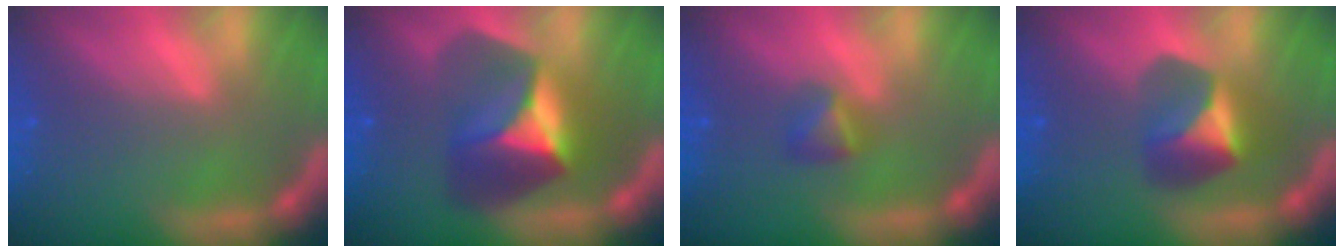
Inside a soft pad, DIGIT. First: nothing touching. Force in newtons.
{"total": 7.9}
{"total": 1.9}
{"total": 4.4}